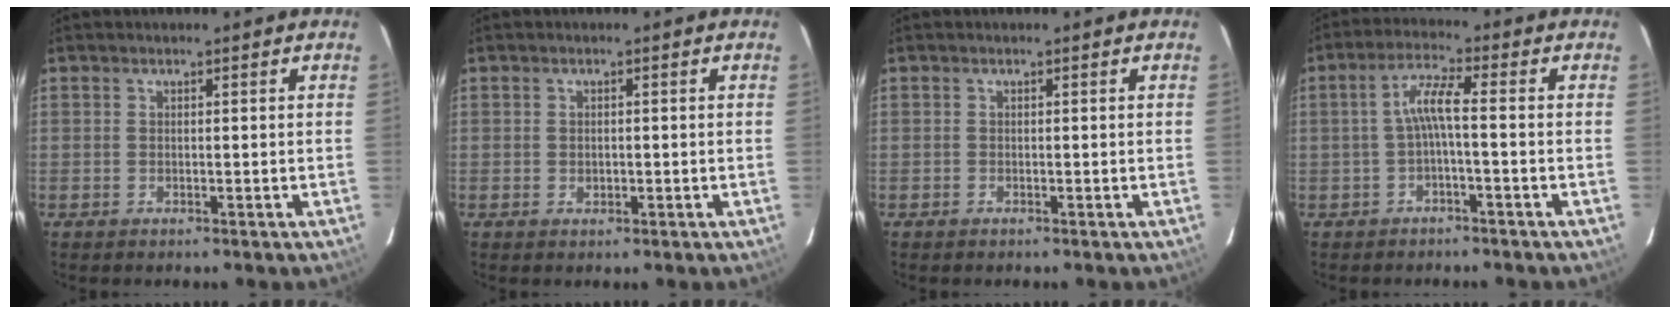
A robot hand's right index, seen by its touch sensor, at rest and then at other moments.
{"total": 1.1, "force": [-0.1, 1.0, 0.5], "torque": [-0.005, 0.000, -0.001]}
{"total": 0.0}
{"total": 4.5, "force": [-1.2, 0.1, 4.3], "torque": [-0.093, 0.010, -0.022]}